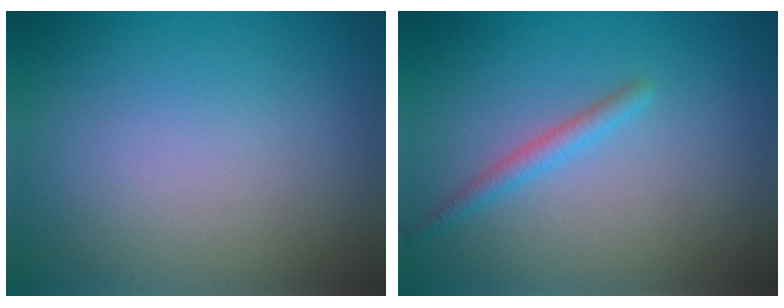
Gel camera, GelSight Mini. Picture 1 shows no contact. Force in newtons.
{"total": 1.5, "press": 1.5, "slide": 0.0}